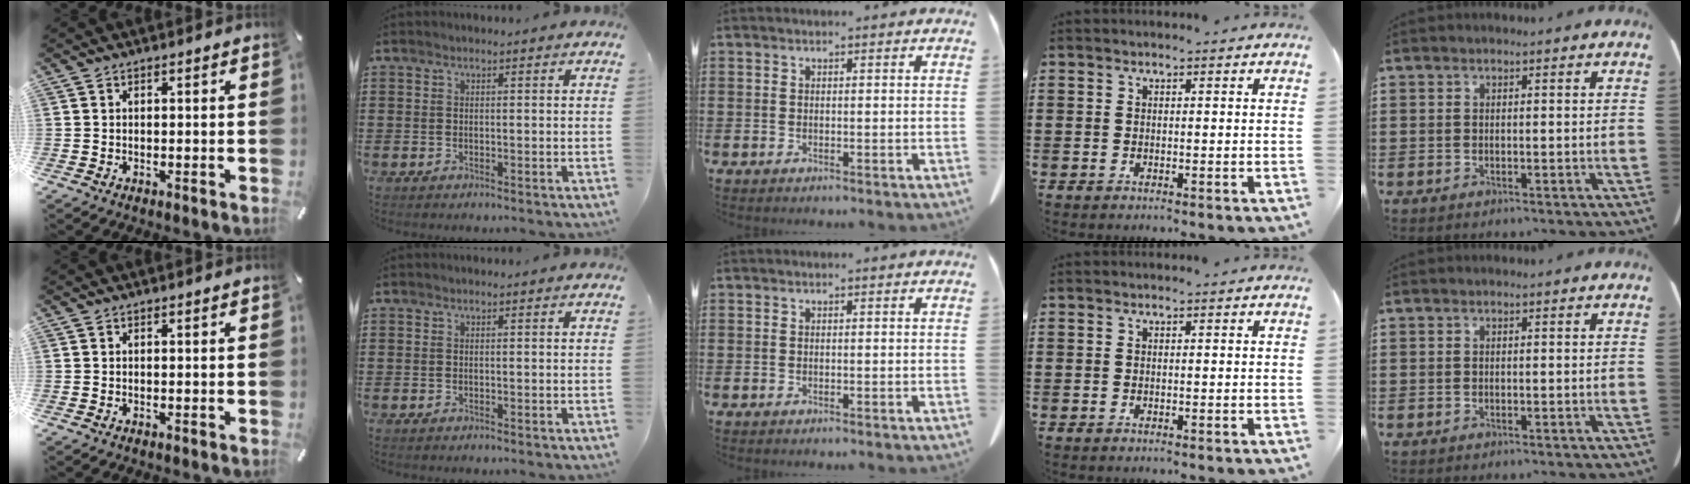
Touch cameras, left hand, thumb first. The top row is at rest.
{}